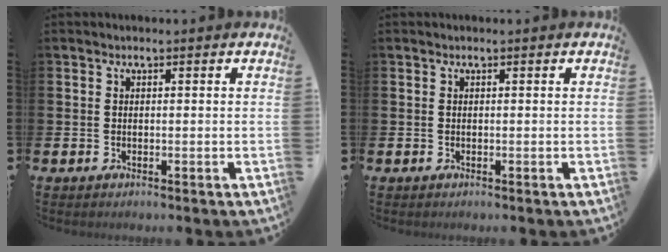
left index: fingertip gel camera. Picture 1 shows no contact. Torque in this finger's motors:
{"motor_torque": [0.06, 0.06, 0.00, 0.00]}